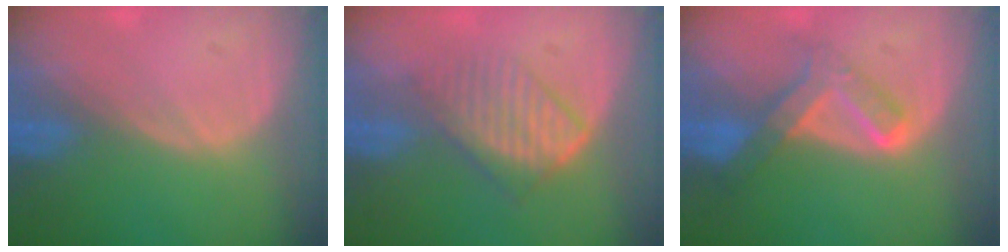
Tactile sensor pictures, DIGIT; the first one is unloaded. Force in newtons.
{"total": 5.9, "press": 5.6, "slide": 1.7}
{"total": 6.5, "press": 5.9, "slide": 2.6}